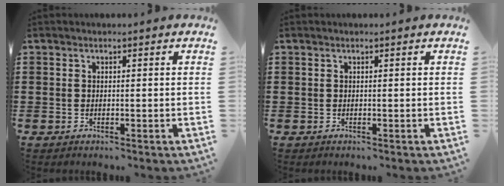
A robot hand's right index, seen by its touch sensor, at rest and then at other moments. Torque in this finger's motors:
{"motor_torque": [0.00, 0.00, 0.00, -0.01]}